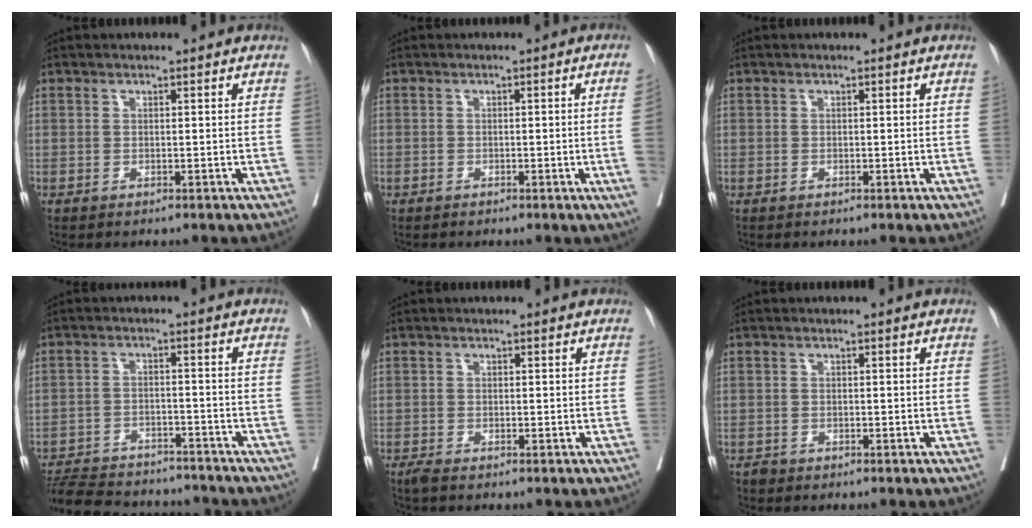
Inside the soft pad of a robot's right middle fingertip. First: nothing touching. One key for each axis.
{"total": 2.6, "fx": -0.6, "fy": -0.7, "fz": 2.4, "tx": -0.030, "ty": -0.001, "tz": -0.009}
{"total": 0.0}
{"total": 17.0, "fx": -15.6, "fy": 4.2, "fz": 5.3, "tx": -0.125, "ty": -0.005, "tz": -0.224}
{"total": 0.9, "fx": -0.8, "fy": 0.0, "fz": 0.4, "tx": -0.014, "ty": -0.003, "tz": -0.017}
{"total": 0.8, "fx": -0.6, "fy": 0.4, "fz": -0.1, "tx": -0.003, "ty": 0.001, "tz": -0.015}